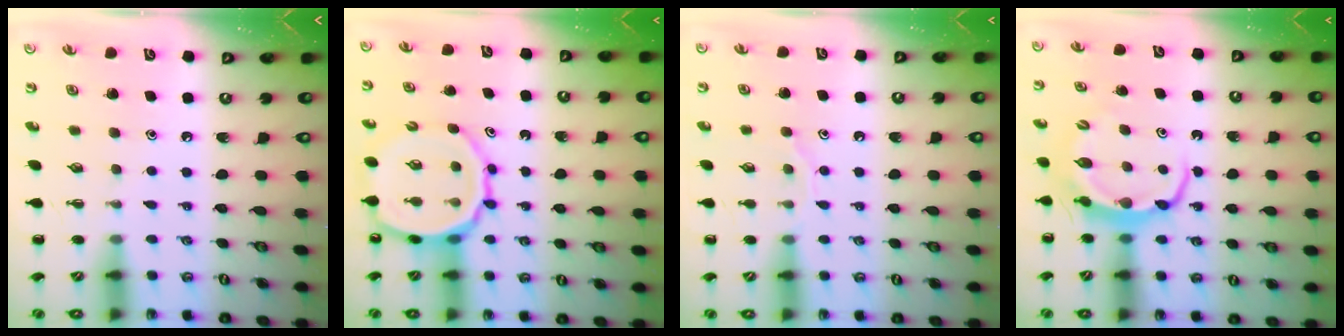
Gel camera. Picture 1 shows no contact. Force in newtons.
{"total": 14.1, "press": 13.5, "slide": 4.1}
{"total": 7.0, "press": 7.0, "slide": 0.8}
{"total": 6.2, "press": 6.2, "slide": 0.3}